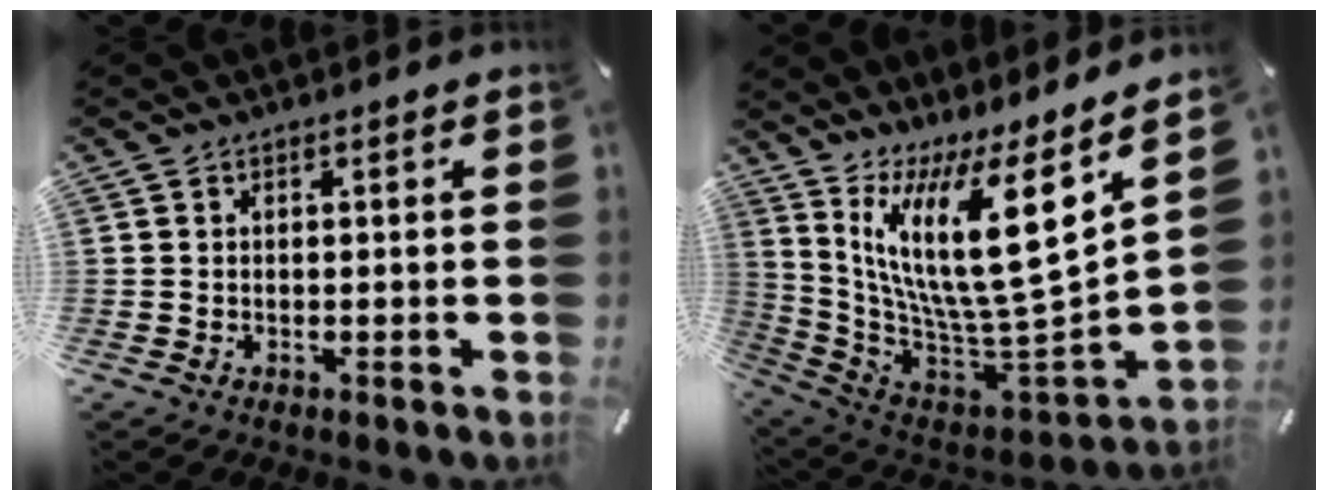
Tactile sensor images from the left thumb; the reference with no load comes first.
{"total": 21.1, "force": [8.2, 5.8, 18.6], "torque": [-0.347, -0.091, 0.132]}